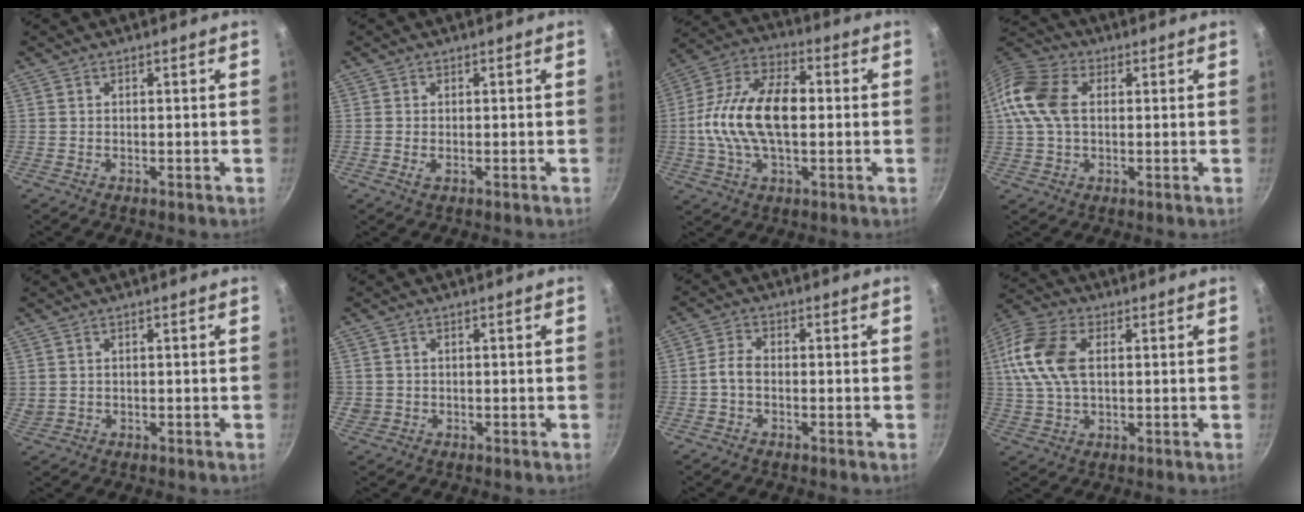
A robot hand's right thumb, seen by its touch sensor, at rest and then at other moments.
{"total": 1.2, "force": [-0.3, 0.6, 1.0], "torque": [-0.023, -0.001, -0.005]}
{"total": 17.5, "force": [-0.1, 9.5, 14.7], "torque": [-0.258, 0.034, -0.017]}
{"total": 11.6, "force": [1.5, 7.7, 8.6], "torque": [-0.167, 0.019, 0.014]}
{"total": 1.7, "force": [0.8, 1.1, 1.0], "torque": [-0.019, 0.002, 0.023]}
{"total": 1.8, "force": [0.0, 1.8, 0.4], "torque": [-0.010, 0.004, 0.005]}
{"total": 3.1, "force": [-1.0, 1.6, 2.4], "torque": [-0.058, 0.017, -0.027]}
{"total": 13.3, "force": [2.3, 7.9, 10.4], "torque": [-0.206, 0.016, 0.034]}